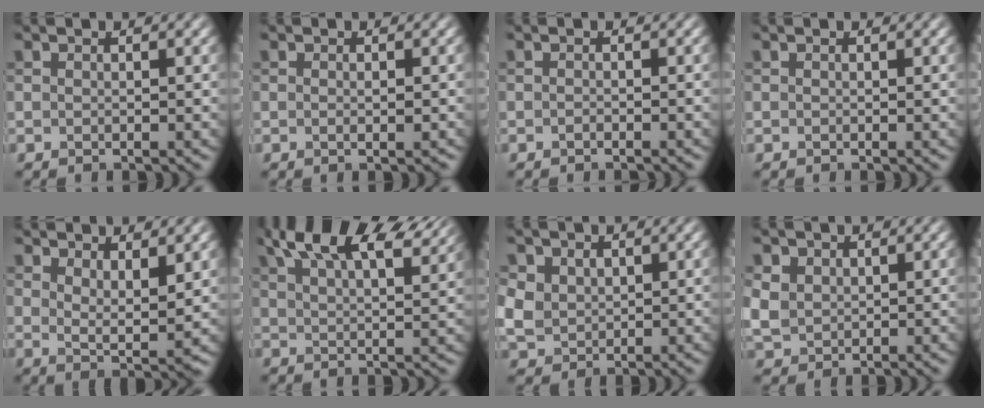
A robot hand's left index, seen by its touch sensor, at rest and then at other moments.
{"total": 0.9, "force": [-0.1, 0.3, 0.9], "torque": [-0.014, -0.004, 0.000]}
{"total": 0.6, "force": [-0.5, 0.1, 0.3], "torque": [-0.003, 0.000, -0.008]}
{"total": 0.0}
{"total": 3.6, "force": [1.9, 1.1, 2.8], "torque": [-0.050, -0.015, 0.036]}
{"total": 11.4, "force": [7.9, 4.1, 7.1], "torque": [-0.110, 0.037, 0.109]}
{"total": 3.3, "force": [1.1, 2.7, 1.4], "torque": [-0.043, 0.000, 0.026]}
{"total": 2.8, "force": [1.0, 2.3, 1.2], "torque": [-0.035, -0.001, 0.022]}